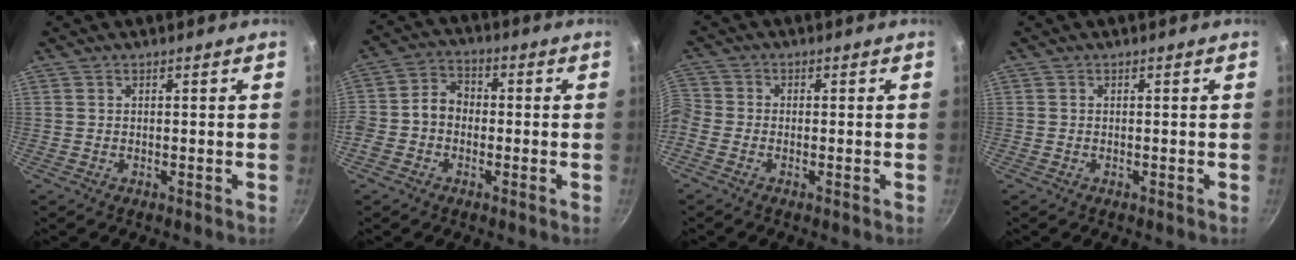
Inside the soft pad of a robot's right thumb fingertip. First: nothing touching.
{"total": 6.9, "force": [-1.3, 5.7, 3.7], "torque": [-0.045, 0.026, -0.041]}
{"total": 4.2, "force": [-1.9, 3.3, 1.9], "torque": [-0.054, 0.012, -0.058]}
{"total": 0.0}